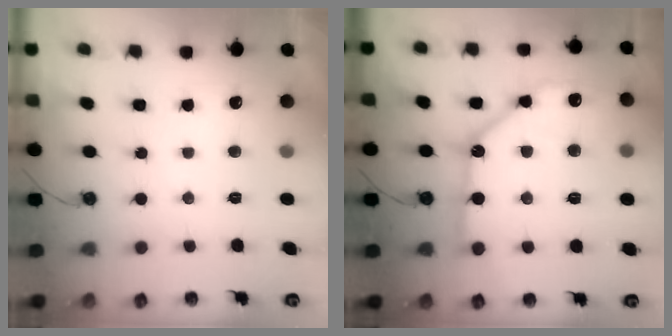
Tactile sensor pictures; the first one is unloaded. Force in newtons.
{"total": 16.3, "press": 16.2, "slide": 2.2}